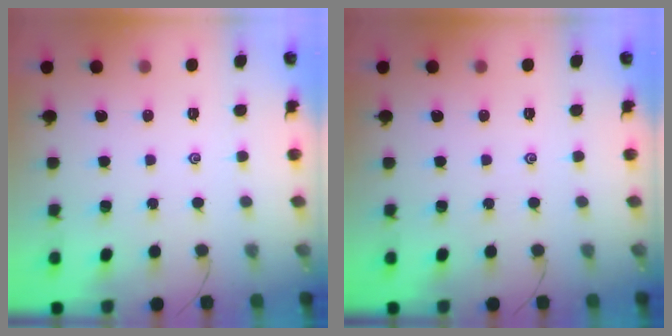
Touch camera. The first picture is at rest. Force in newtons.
{"total": 0.0}